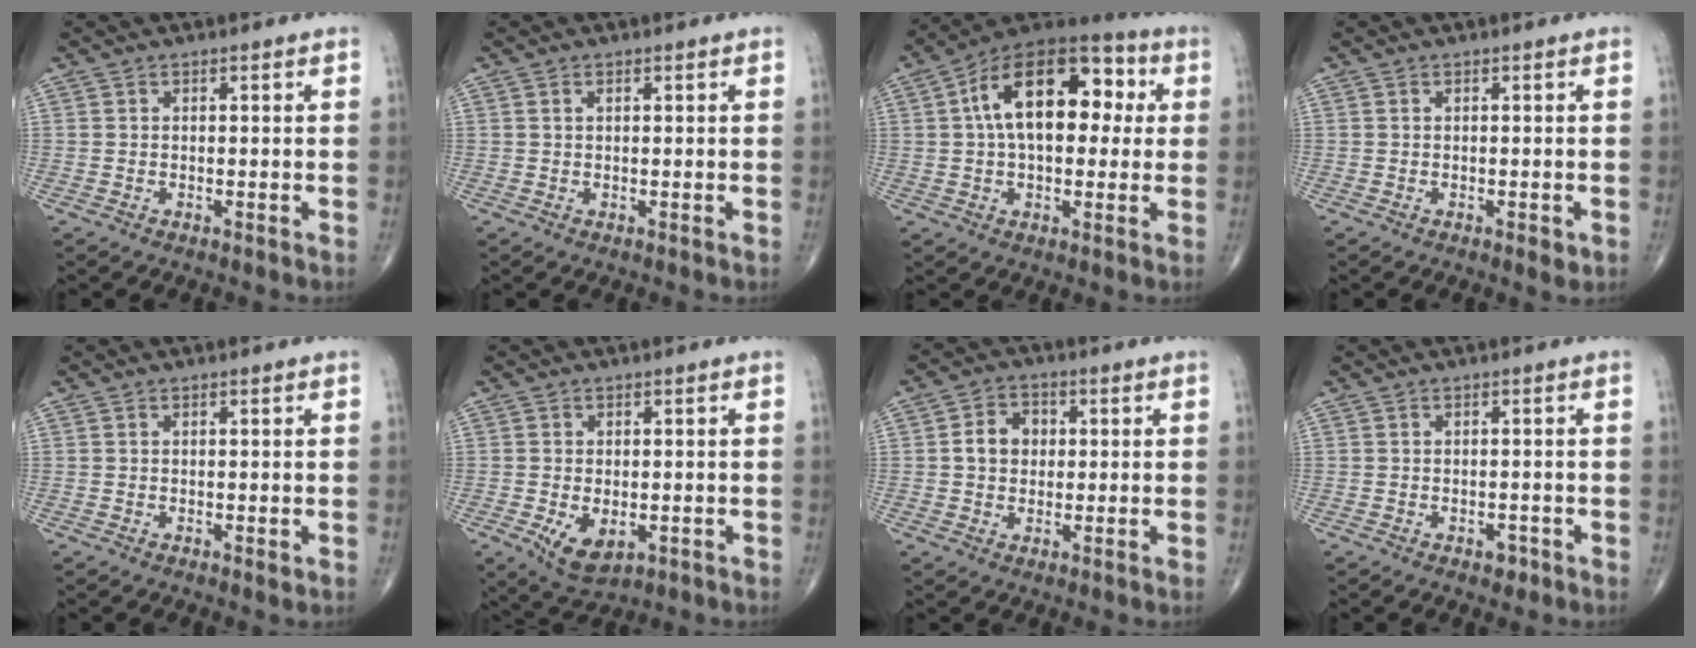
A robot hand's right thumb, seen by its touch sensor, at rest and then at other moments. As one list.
[{"total": 0.6, "force": [0.3, 0.3, 0.5], "torque": [-0.011, 0.004, 0.005]}, {"total": 19.3, "force": [3.7, 10.9, 15.5], "torque": [-0.216, 0.034, 0.046]}, {"total": 1.7, "force": [-0.5, 0.6, 1.4], "torque": [-0.017, -0.003, -0.005]}, {"total": 0.9, "force": [0.0, 0.3, 0.8], "torque": [-0.013, -0.004, 0.002]}, {"total": 6.6, "force": [-1.8, 3.8, 5.0], "torque": [-0.078, -0.008, -0.018]}, {"total": 5.8, "force": [0.5, 4.7, 3.4], "torque": [-0.041, 0.012, 0.004]}, {"total": 1.8, "force": [-1.0, 1.0, 1.0], "torque": [-0.007, 0.003, -0.012]}]